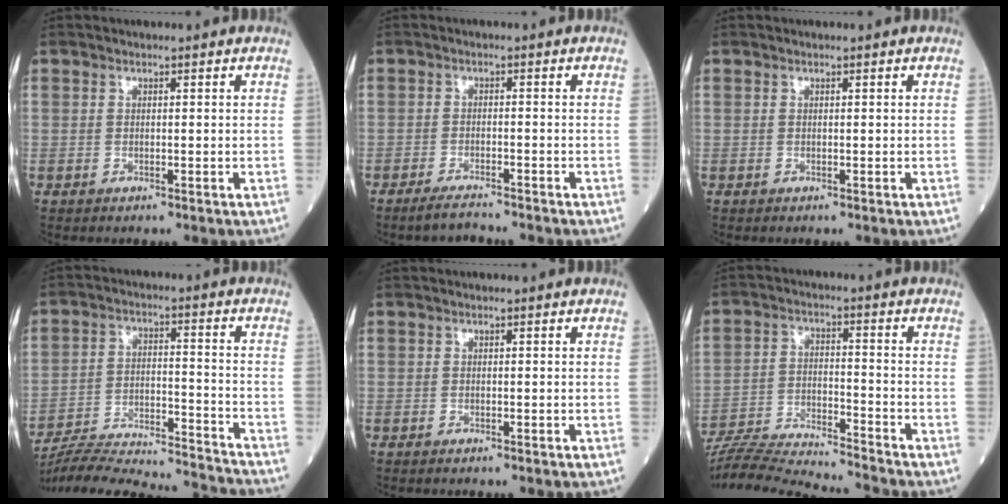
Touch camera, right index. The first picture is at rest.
{"total": 3.2, "force": [-3.0, 0.1, 1.0], "torque": [-0.024, -0.010, -0.052]}
{"total": 0.0}
{"total": 22.7, "force": [-21.7, 0.4, 6.5], "torque": [-0.117, -0.013, -0.322]}
{"total": 0.6, "force": [-0.6, 0.1, 0.2], "torque": [-0.002, -0.001, -0.011]}
{"total": 13.1, "force": [-12.6, -1.4, 3.3], "torque": [-0.054, -0.005, -0.220]}